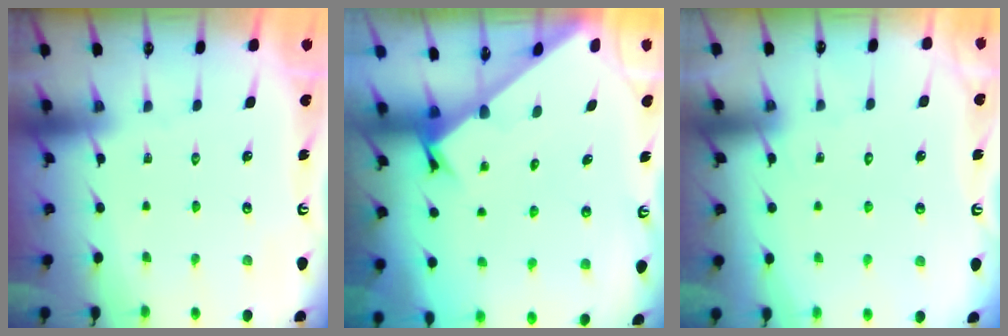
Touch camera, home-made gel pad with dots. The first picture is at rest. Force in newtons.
{"total": 2.2, "press": 2.2, "slide": 0.1}
{"total": 6.2, "press": 6.2, "slide": 0.4}